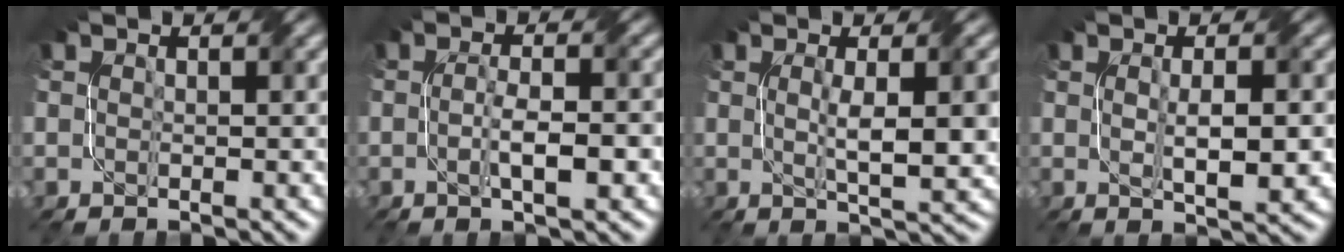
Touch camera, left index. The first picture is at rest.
{"total": 3.8, "force": [-0.8, 0.8, 3.6], "torque": [-0.065, 0.000, -0.013]}
{"total": 5.4, "force": [0.3, 1.1, 5.3], "torque": [-0.083, 0.001, 0.009]}
{"total": 3.9, "force": [0.0, 0.8, 3.8], "torque": [-0.069, -0.001, 0.003]}